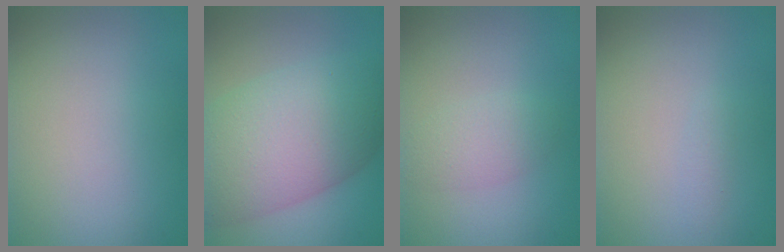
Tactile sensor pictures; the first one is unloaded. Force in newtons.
{"total": 10.8, "press": 10.8, "slide": 0.4}
{"total": 2.1, "press": 2.0, "slide": 0.0}
{"total": 0.6, "press": 0.6, "slide": 0.0}